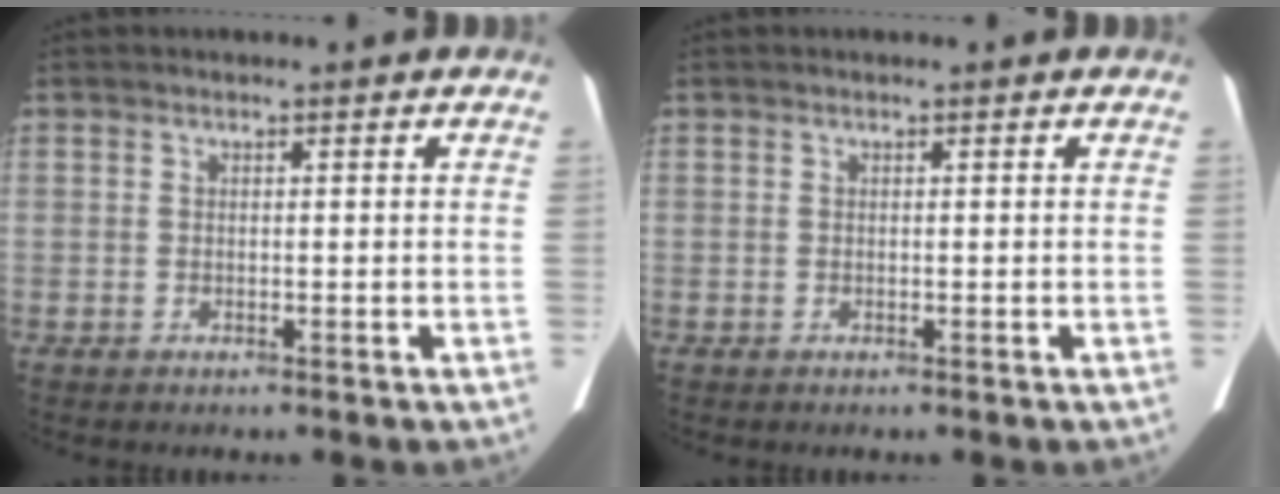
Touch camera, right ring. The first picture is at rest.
{"total": 0.0}